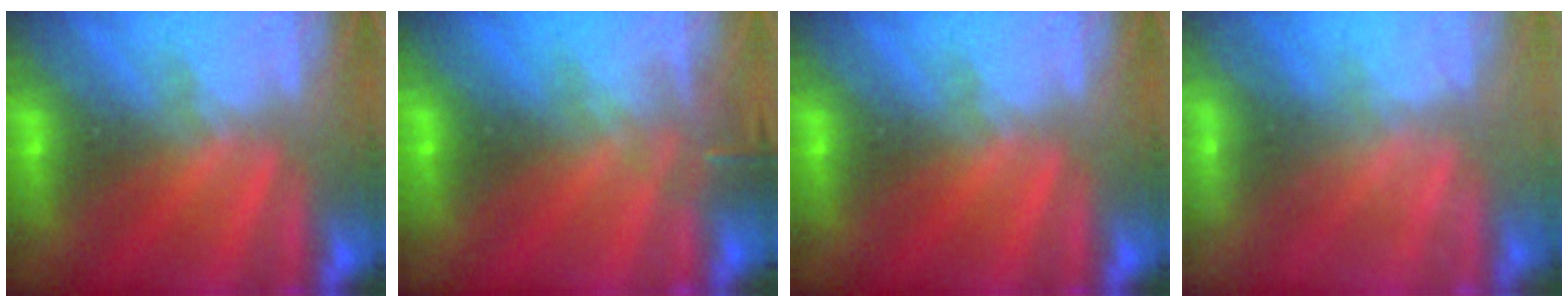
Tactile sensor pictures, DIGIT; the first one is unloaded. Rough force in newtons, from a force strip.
{"total": 3.4}
{"total": 0.0}
{"total": 2.3}